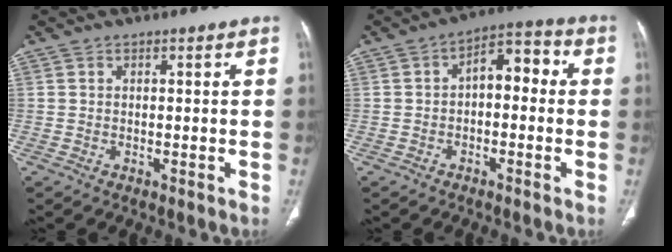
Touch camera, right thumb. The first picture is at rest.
{"total": 7.4, "force": [-0.1, 4.3, 6.0], "torque": [-0.058, 0.035, -0.015]}